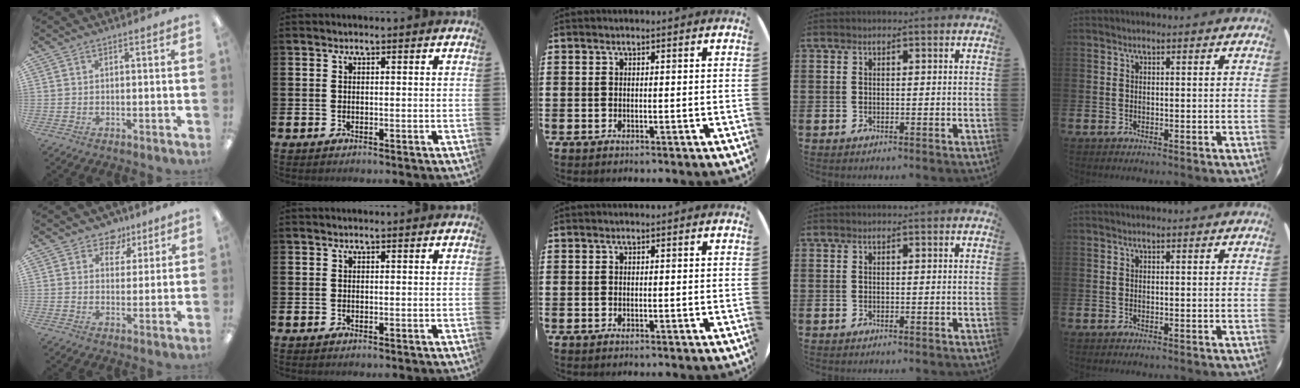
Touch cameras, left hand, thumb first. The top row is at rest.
{"thumb": {"total": 7.4, "force": [5.1, 4.9, 1.9], "torque": [-0.019, -0.029, 0.091]}}